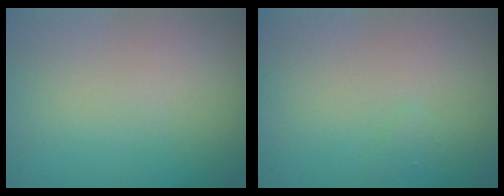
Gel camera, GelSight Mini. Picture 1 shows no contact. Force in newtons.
{"total": 0.5, "press": 0.5, "slide": 0.1}